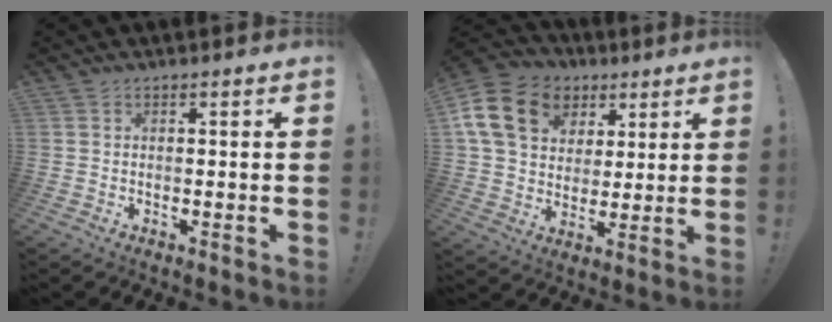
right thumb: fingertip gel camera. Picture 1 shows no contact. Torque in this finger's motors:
{"motor_torque": [0.97, 1.63, 1.14, 0.20, 0.30]}